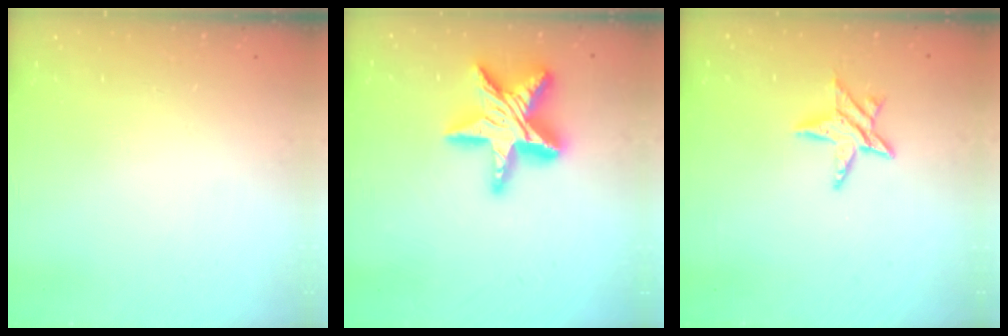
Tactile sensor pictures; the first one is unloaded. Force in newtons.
{"total": 19.9, "press": 19.9, "slide": 1.6}
{"total": 7.2, "press": 7.2, "slide": 0.1}